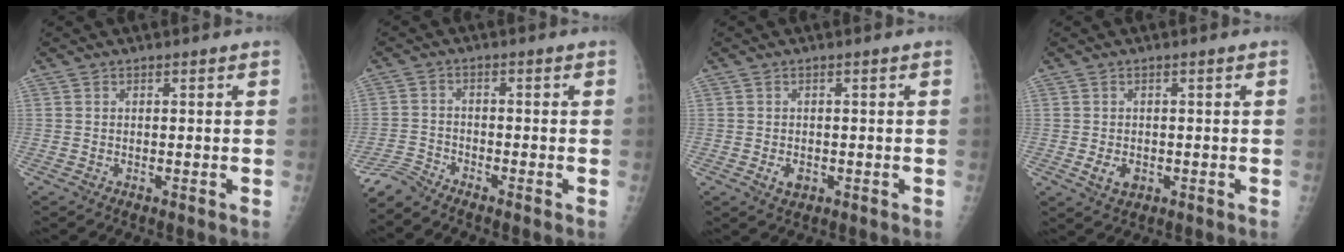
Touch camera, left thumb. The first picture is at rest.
{"total": 3.4, "force": [-3.4, -0.1, -0.3], "torque": [-0.001, -0.001, -0.076]}
{"total": 2.3, "force": [-0.7, 1.6, 1.4], "torque": [-0.017, 0.000, -0.008]}
{"total": 3.1, "force": [-0.7, 2.2, 2.0], "torque": [-0.029, -0.001, -0.007]}